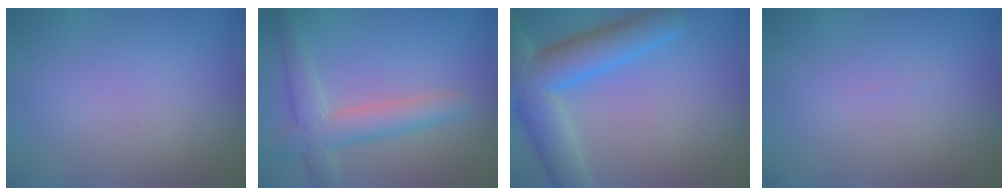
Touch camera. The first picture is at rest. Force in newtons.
{"total": 4.3, "press": 4.2, "slide": 0.4}
{"total": 7.5, "press": 7.5, "slide": 0.4}
{"total": 0.0}